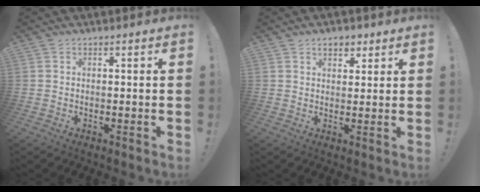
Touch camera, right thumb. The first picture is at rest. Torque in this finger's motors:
{"motor_torque": [0.34, 0.52, 0.07, -0.08, 0.00]}